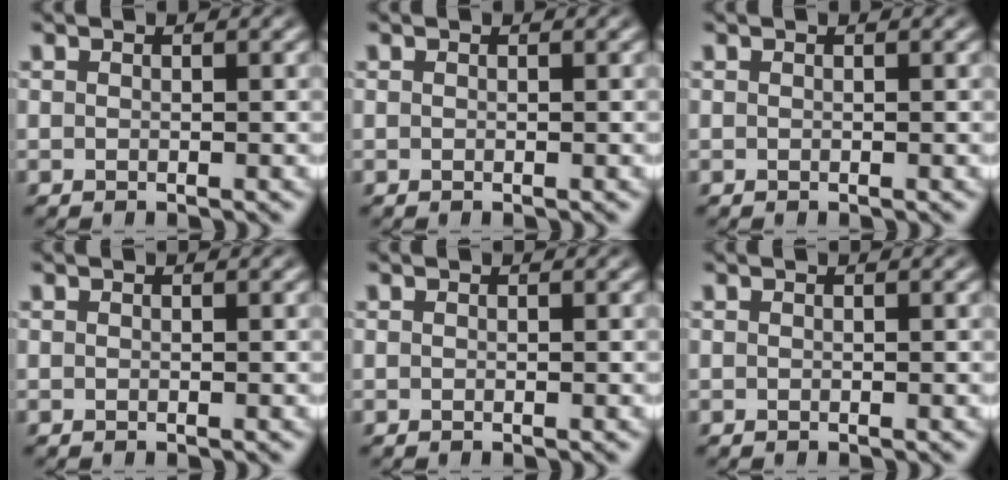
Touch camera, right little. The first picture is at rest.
{"total": 0.0}
{"total": 0.0}
{"total": 0.0}
{"total": 0.0}
{"total": 0.0}